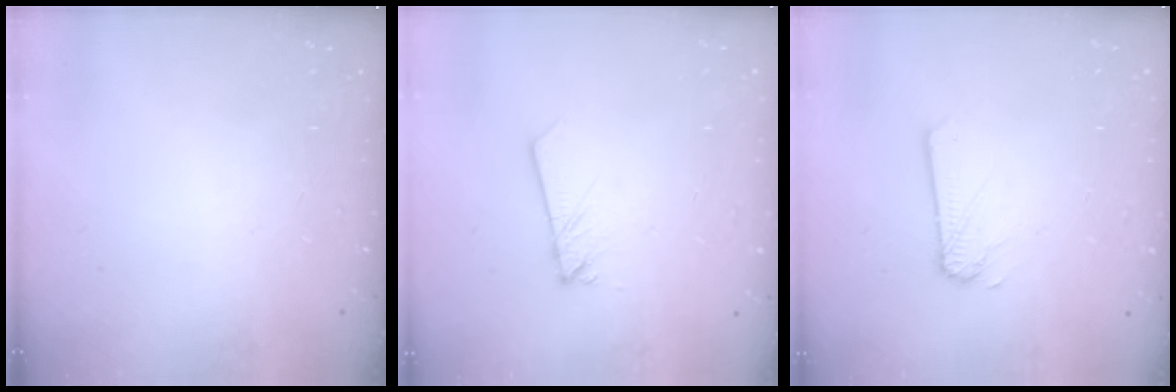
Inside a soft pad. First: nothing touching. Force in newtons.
{"total": 2.0, "press": 2.0, "slide": 0.2}
{"total": 1.9, "press": 1.9, "slide": 0.3}